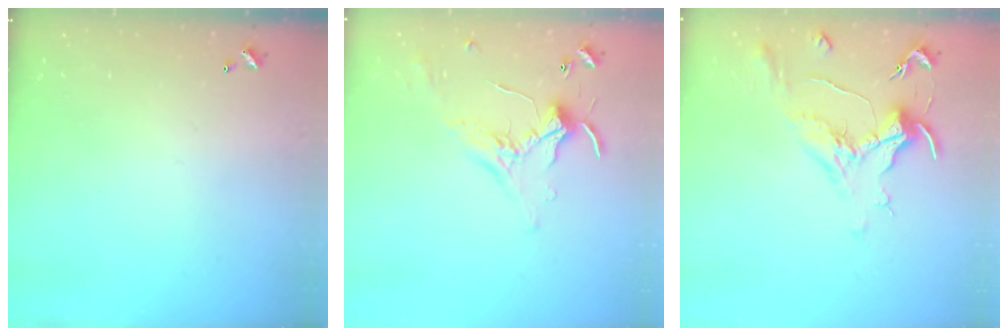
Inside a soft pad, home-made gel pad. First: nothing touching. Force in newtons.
{"total": 0.8, "press": 0.7, "slide": 0.4}
{"total": 1.8, "press": 1.5, "slide": 0.9}